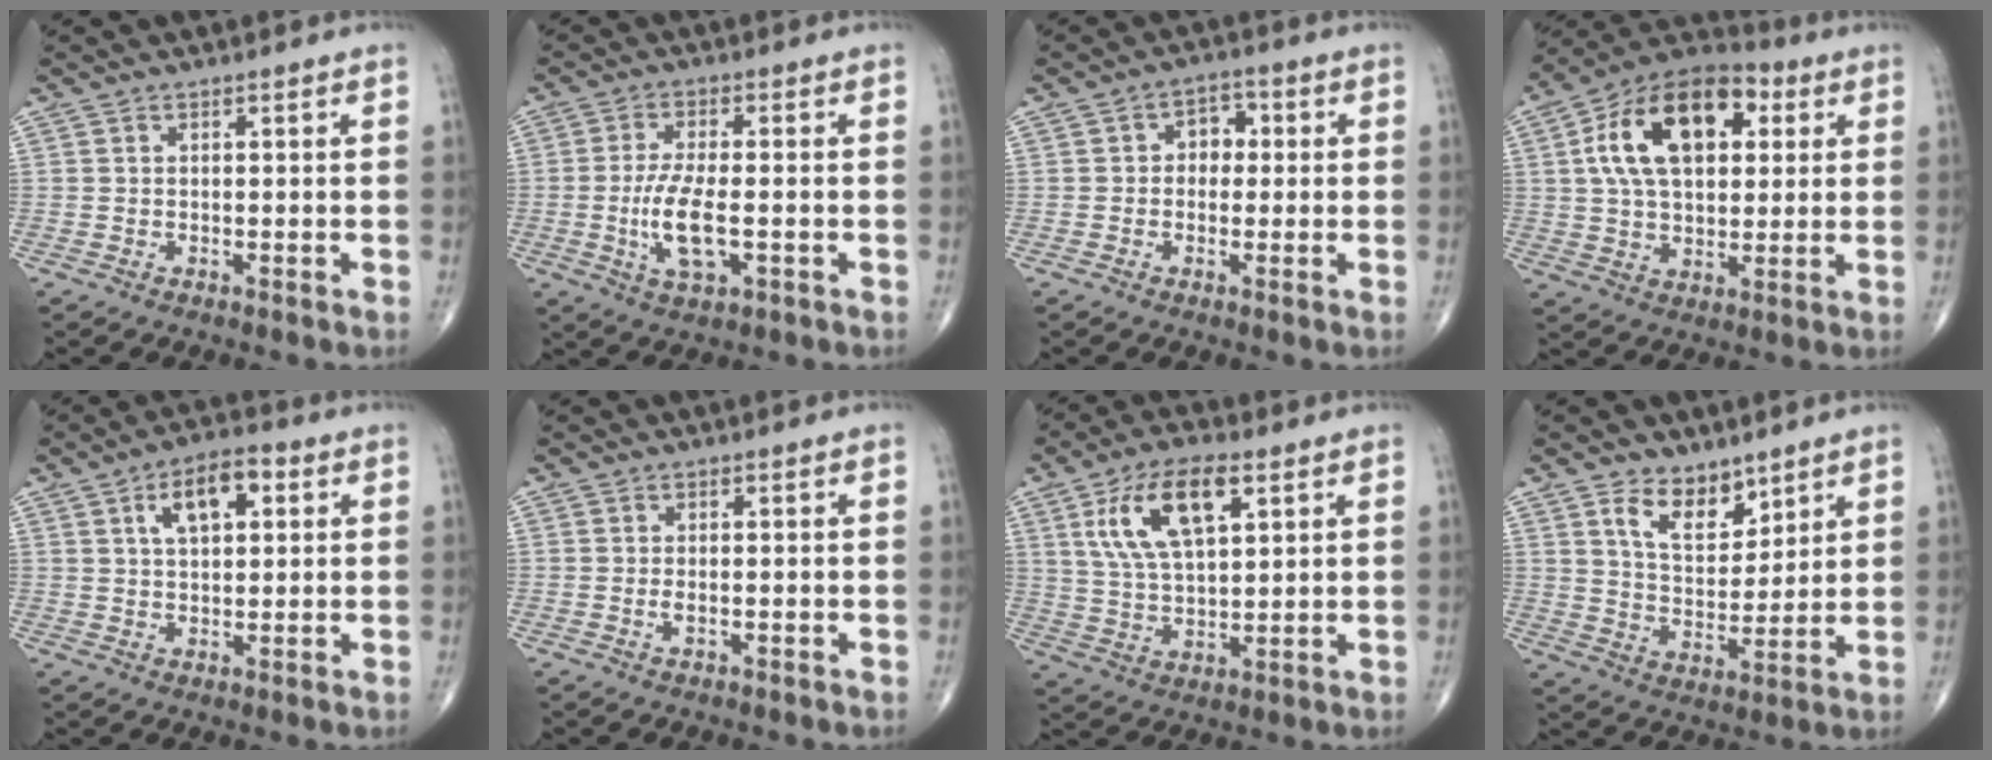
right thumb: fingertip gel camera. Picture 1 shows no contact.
{"total": 8.3, "force": [-1.6, 3.0, 7.5], "torque": [-0.156, -0.002, -0.027]}
{"total": 4.5, "force": [0.3, 3.4, 2.8], "torque": [-0.013, 0.014, -0.004]}
{"total": 19.2, "force": [5.0, 11.2, 14.7], "torque": [-0.226, 0.016, 0.076]}
{"total": 8.9, "force": [3.0, 4.5, 7.1], "torque": [-0.099, 0.008, 0.043]}
{"total": 1.3, "force": [-0.2, 0.5, 1.2], "torque": [-0.023, -0.002, -0.005]}
{"total": 13.6, "force": [5.5, 6.0, 10.9], "torque": [-0.197, -0.008, 0.103]}
{"total": 9.0, "force": [5.9, 5.0, 4.6], "torque": [-0.050, -0.049, 0.113]}